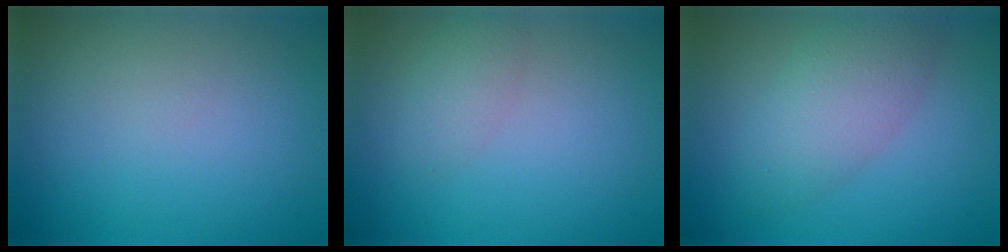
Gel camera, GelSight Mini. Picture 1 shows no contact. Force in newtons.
{"total": 1.6, "press": 1.6, "slide": 0.1}
{"total": 4.2, "press": 4.2, "slide": 0.1}